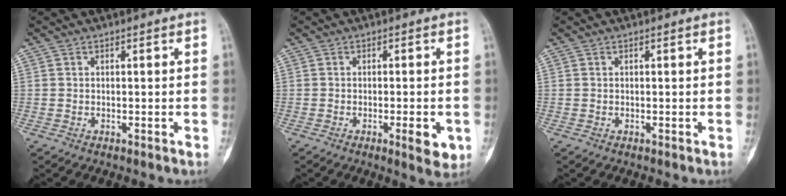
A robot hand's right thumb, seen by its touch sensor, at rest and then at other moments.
{"total": 5.2, "force": [-1.7, 1.5, 4.7], "torque": [-0.052, -0.005, -0.018]}
{"total": 0.0}